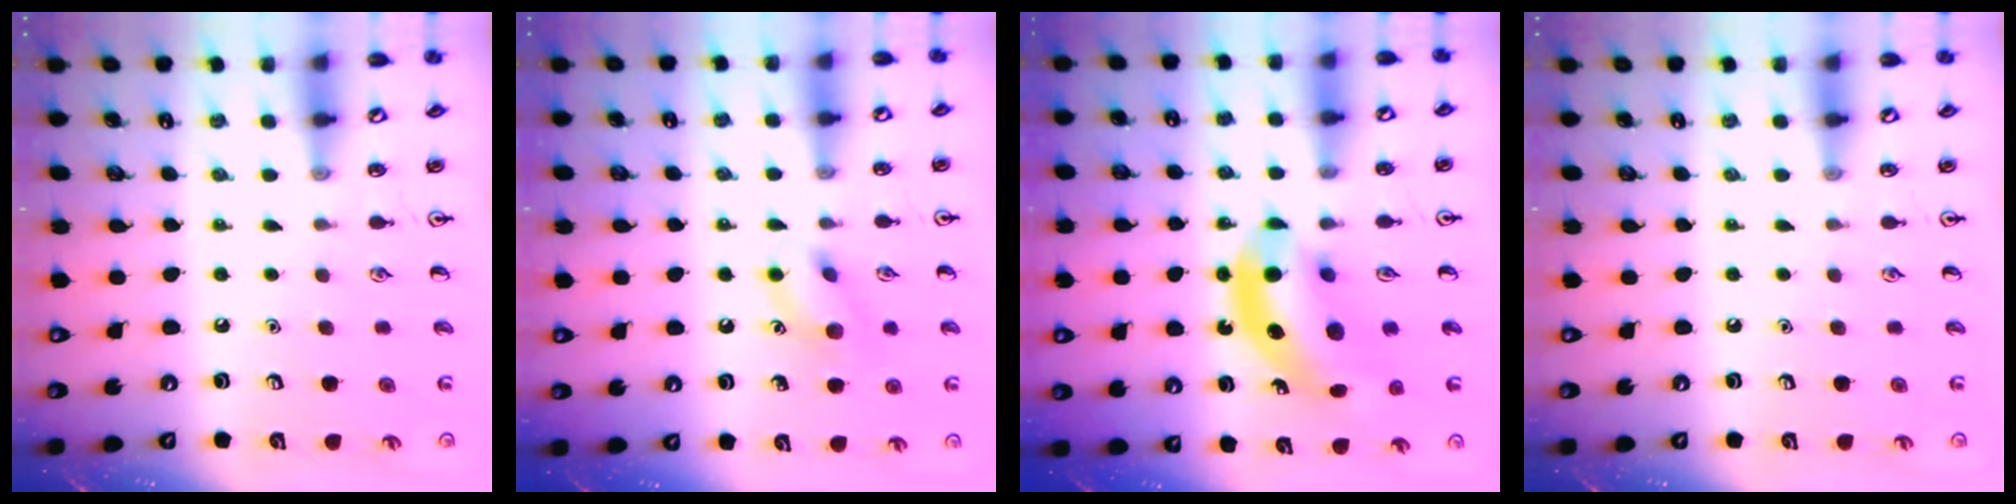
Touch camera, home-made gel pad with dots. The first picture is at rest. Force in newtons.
{"total": 9.3, "press": 9.3, "slide": 0.5}
{"total": 11.5, "press": 11.0, "slide": 3.3}
{"total": 0.0}